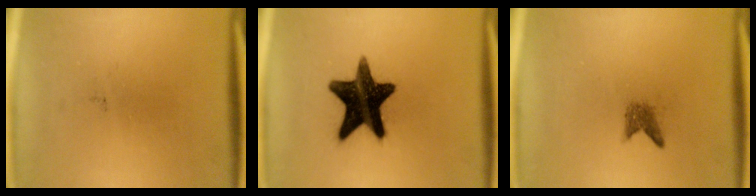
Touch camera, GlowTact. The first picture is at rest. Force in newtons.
{"total": 16.2}
{"total": 1.7}